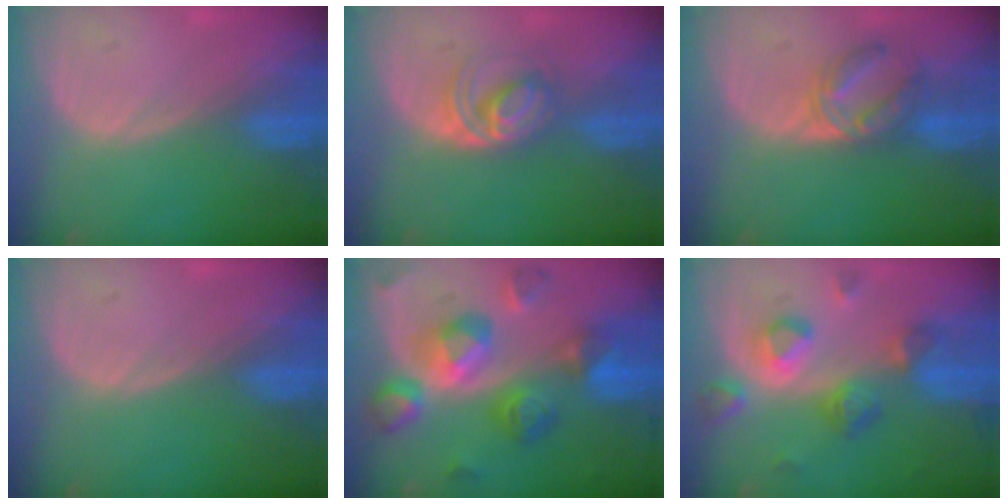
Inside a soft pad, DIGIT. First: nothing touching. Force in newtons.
{"total": 5.2, "press": 5.0, "slide": 1.2}
{"total": 5.7, "press": 5.6, "slide": 0.9}
{"total": 0.0}
{"total": 10.9, "press": 10.9, "slide": 1.0}
{"total": 7.9, "press": 7.7, "slide": 2.0}